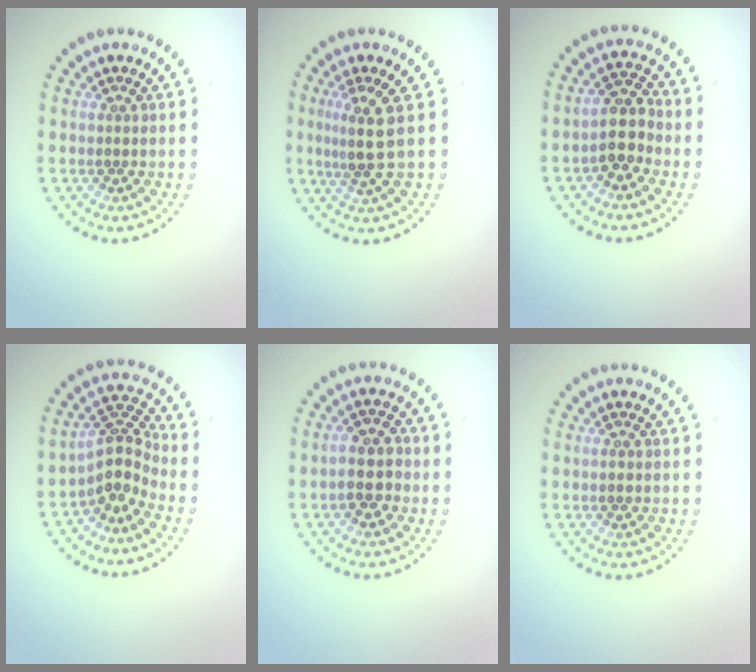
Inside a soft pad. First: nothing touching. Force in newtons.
{"total": 3.0, "press": 2.3, "slide": 1.9}
{"total": 2.9, "press": 2.5, "slide": 1.4}
{"total": 3.6, "press": 2.6, "slide": 2.5}
{"total": 2.9, "press": 2.8, "slide": 0.9}
{"total": 0.9, "press": 0.9, "slide": 0.1}